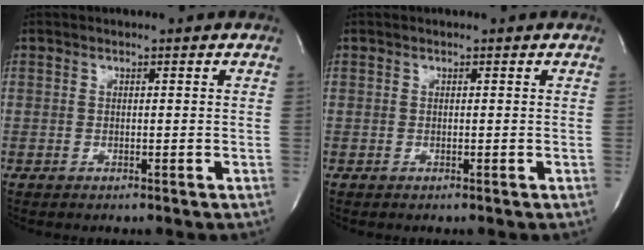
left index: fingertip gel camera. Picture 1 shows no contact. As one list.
[{"total": 0.0}]